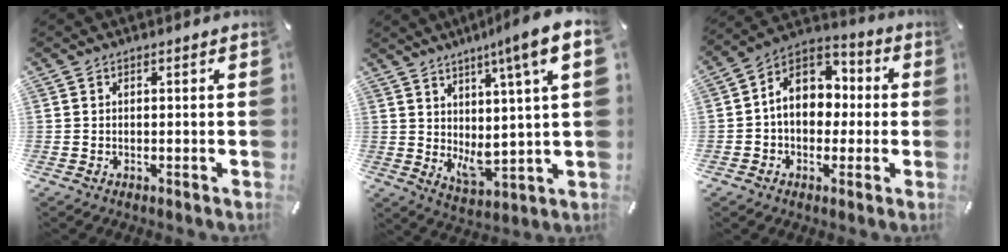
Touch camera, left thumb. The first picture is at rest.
{"total": 14.0, "force": [5.5, 2.1, 12.7], "torque": [-0.195, -0.055, 0.074]}
{"total": 11.1, "force": [0.2, 9.2, 6.2], "torque": [-0.127, 0.006, 0.003]}